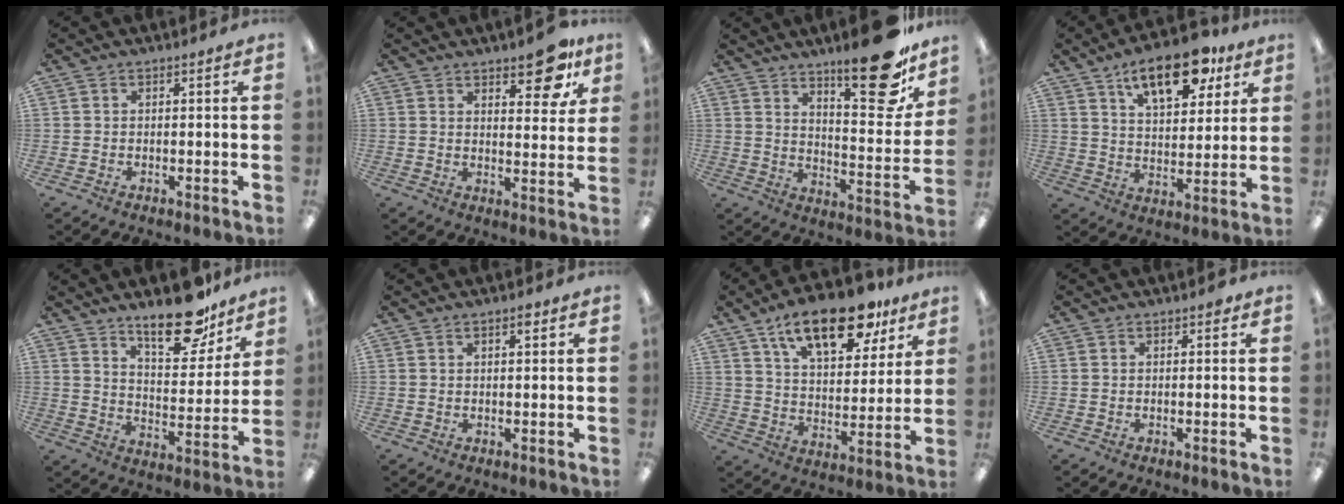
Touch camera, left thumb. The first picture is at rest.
{"total": 10.3, "force": [7.2, 4.0, 6.2], "torque": [-0.057, -0.045, 0.116]}
{"total": 19.6, "force": [13.9, 6.4, 12.3], "torque": [-0.158, -0.098, 0.221]}
{"total": 16.1, "force": [10.0, 7.3, 10.3], "torque": [-0.148, -0.040, 0.165]}
{"total": 17.5, "force": [12.9, 7.1, 9.5], "torque": [-0.125, -0.080, 0.216]}
{"total": 1.8, "force": [1.1, 0.5, 1.3], "torque": [-0.020, -0.001, 0.016]}
{"total": 19.2, "force": [12.6, 8.3, 11.9], "torque": [-0.178, -0.063, 0.208]}
{"total": 0.6, "force": [0.3, 0.3, 0.3], "torque": [-0.008, 0.003, 0.005]}